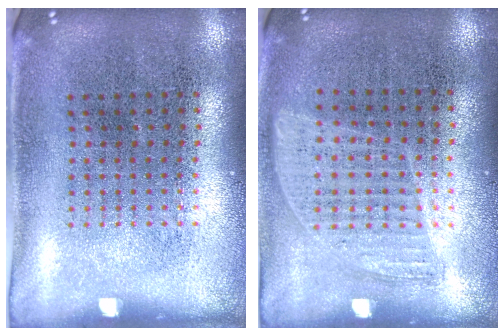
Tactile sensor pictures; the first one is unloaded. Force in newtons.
{"total": 0.8, "press": 0.7, "slide": 0.4}